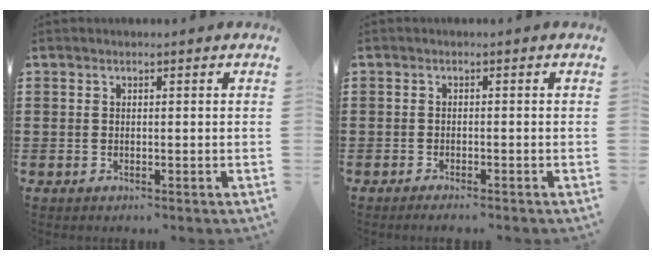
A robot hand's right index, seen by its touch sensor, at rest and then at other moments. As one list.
[{"total": 1.1, "force": [-1.0, -0.2, 0.3], "torque": [-0.007, -0.004, -0.019]}]